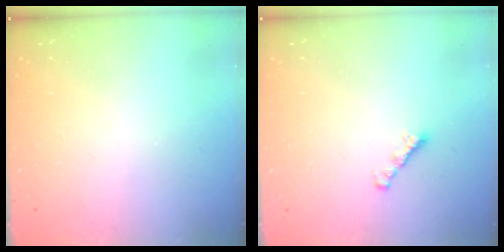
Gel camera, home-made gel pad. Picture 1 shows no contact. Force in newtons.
{"total": 1.7, "press": 1.6, "slide": 0.5}